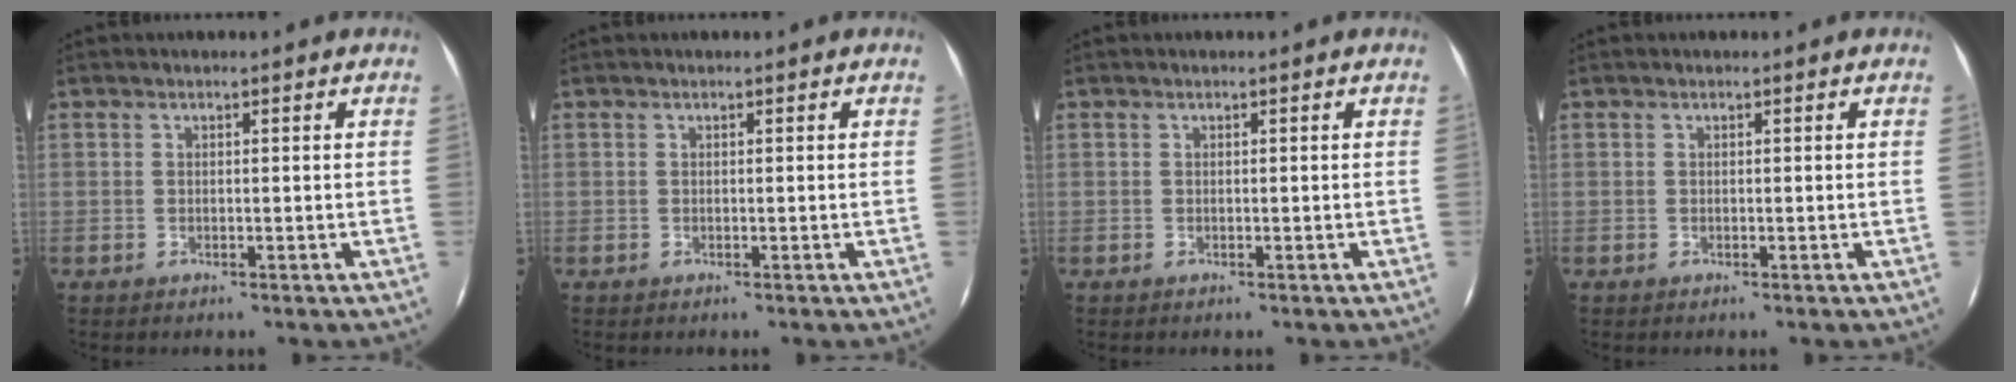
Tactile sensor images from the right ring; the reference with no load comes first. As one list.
[{"total": 0.0}, {"total": 0.0}, {"total": 0.0}]